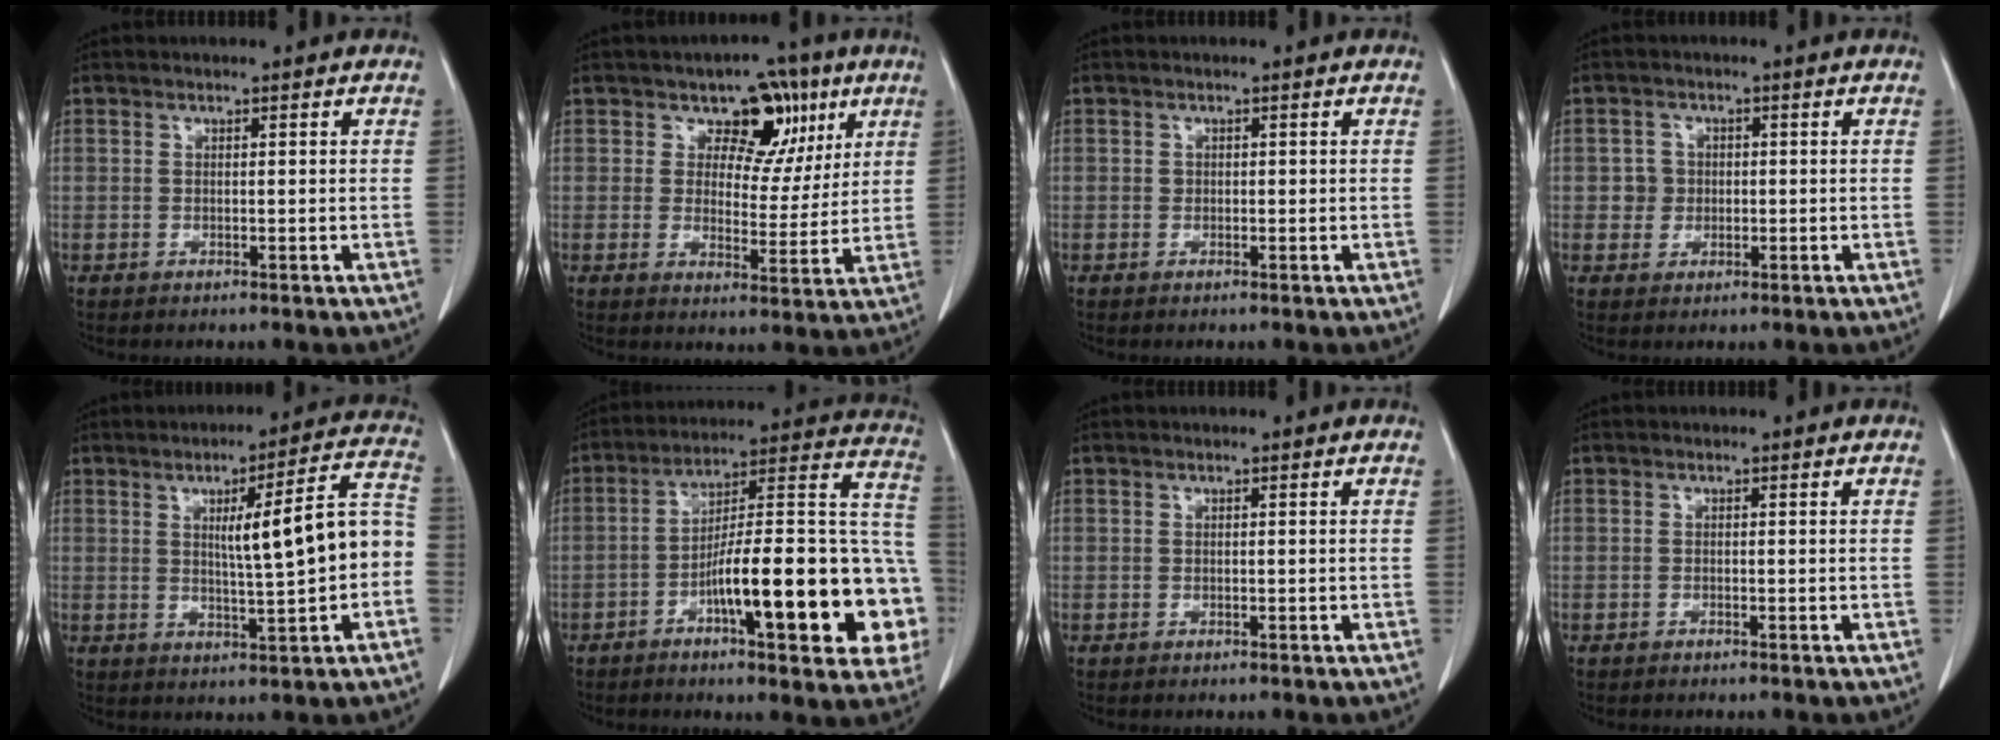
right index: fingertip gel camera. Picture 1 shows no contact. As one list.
[{"total": 8.4, "force": [4.4, 5.6, 4.4], "torque": [-0.038, 0.008, 0.063]}, {"total": 0.6, "force": [0.1, 0.6, 0.2], "torque": [0.002, 0.002, 0.001]}, {"total": 2.8, "force": [0.1, 2.8, 0.4], "torque": [0.004, 0.006, 0.002]}, {"total": 11.3, "force": [-0.1, 1.1, 11.2], "torque": [-0.151, 0.028, 0.004]}, {"total": 24.2, "force": [-7.4, 4.5, 22.6], "torque": [-0.237, 0.028, -0.101]}, {"total": 0.0}, {"total": 0.0}]